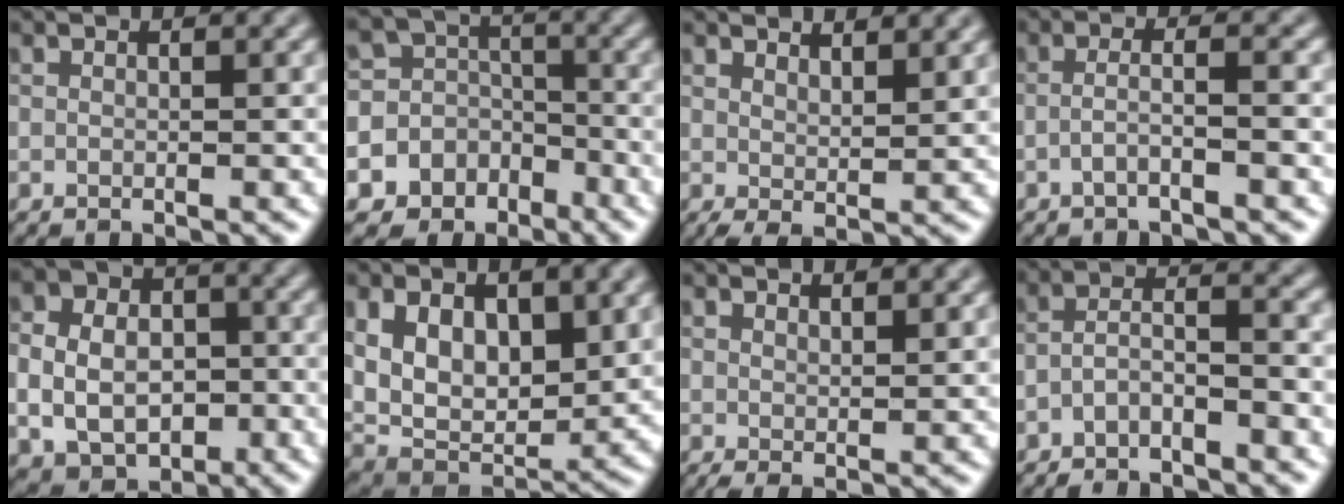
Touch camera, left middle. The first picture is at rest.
{"total": 11.4, "force": [-5.8, 9.6, 1.8], "torque": [-0.049, -0.012, -0.100]}
{"total": 3.3, "force": [2.5, 0.9, 2.0], "torque": [-0.037, 0.002, 0.045]}
{"total": 2.3, "force": [-1.0, 0.4, 2.0], "torque": [-0.031, 0.012, -0.028]}
{"total": 9.2, "force": [-0.9, 7.6, 5.2], "torque": [-0.083, 0.001, -0.027]}
{"total": 8.4, "force": [2.3, 5.2, 6.2], "torque": [-0.122, -0.016, 0.042]}
{"total": 2.1, "force": [1.4, 0.6, 1.4], "torque": [-0.020, -0.001, 0.026]}
{"total": 3.1, "force": [-1.9, 1.0, 2.2], "torque": [-0.045, 0.008, -0.043]}